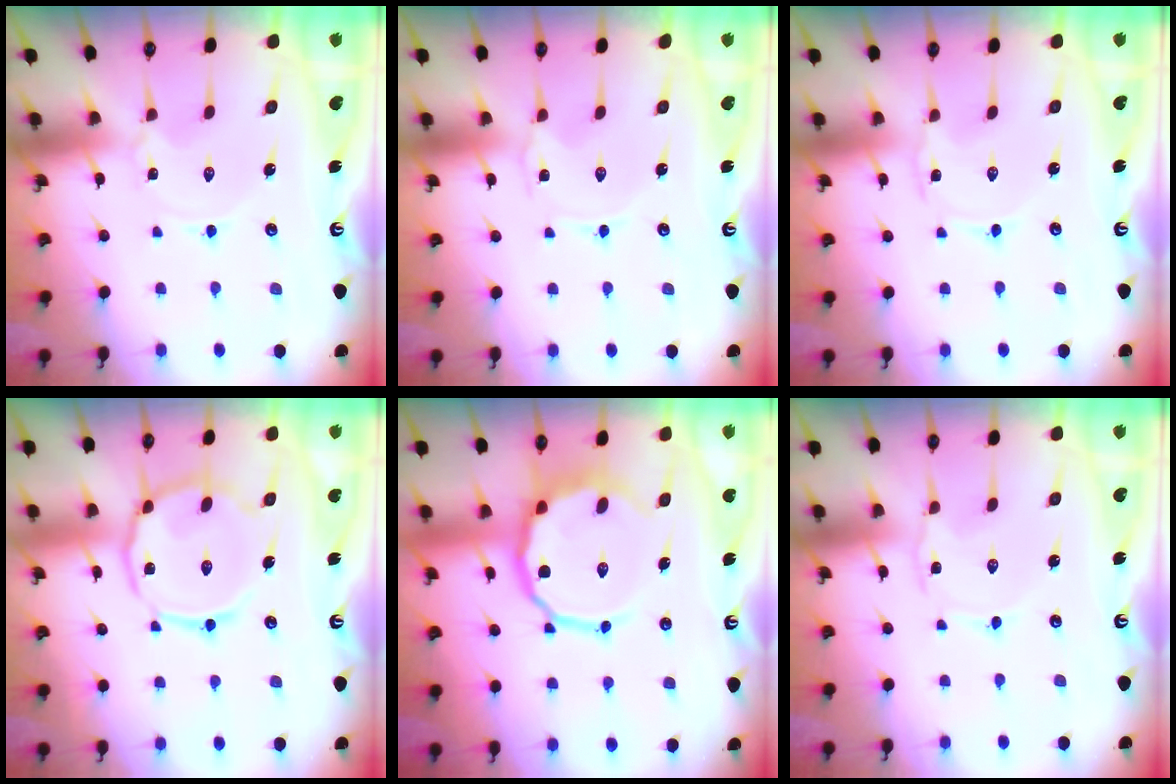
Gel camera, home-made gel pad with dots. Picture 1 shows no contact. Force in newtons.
{"total": 0.0}
{"total": 0.0}
{"total": 13.2, "press": 13.1, "slide": 1.0}
{"total": 11.3, "press": 10.9, "slide": 2.9}
{"total": 1.8, "press": 1.8, "slide": 0.3}